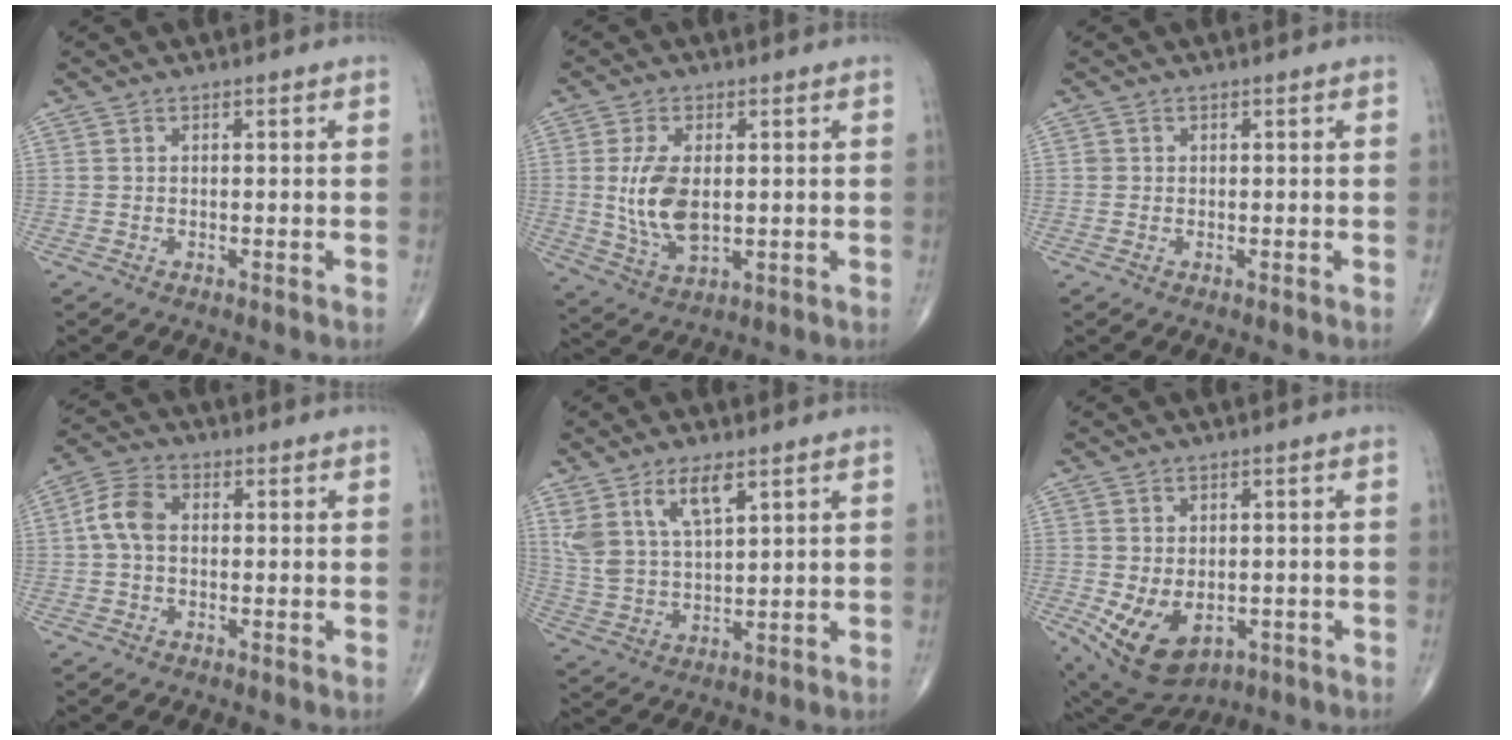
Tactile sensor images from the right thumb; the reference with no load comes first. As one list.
[{"total": 9.8, "force": [0.6, 5.1, 8.3], "torque": [-0.166, -0.013, 0.021]}, {"total": 0.8, "force": [0.1, 0.7, 0.2], "torque": [0.002, 0.002, 0.001]}, {"total": 6.0, "force": [0.2, 4.1, 4.4], "torque": [-0.088, 0.019, -0.005]}, {"total": 9.5, "force": [5.3, 3.9, 6.8], "torque": [-0.132, -0.021, 0.113]}, {"total": 10.5, "force": [-2.9, 6.8, 7.3], "torque": [-0.117, -0.003, -0.027]}]